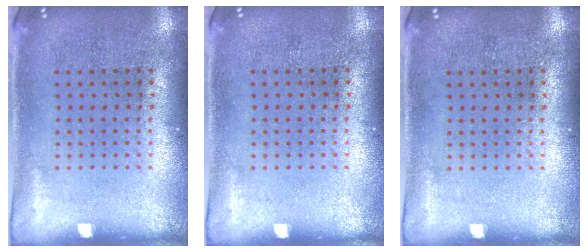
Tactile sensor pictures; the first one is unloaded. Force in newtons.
{"total": 0.0}
{"total": 0.0}